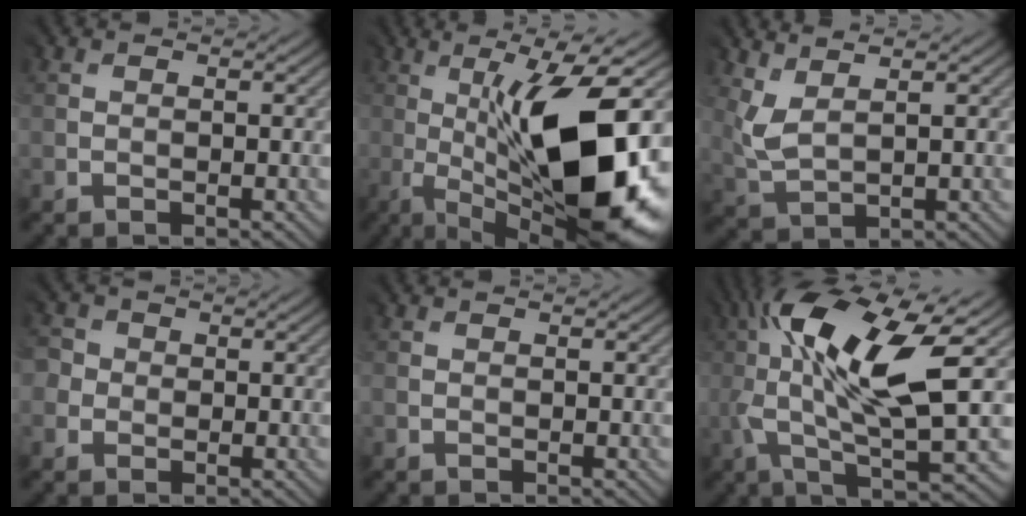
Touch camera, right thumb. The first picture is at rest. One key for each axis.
{"total": 17.2, "fx": -1.8, "fy": 5.6, "fz": 16.2, "tx": -0.240, "ty": 0.010, "tz": -0.035}
{"total": 4.4, "fx": 3.1, "fy": 1.5, "fz": 2.6, "tx": -0.094, "ty": -0.001, "tz": 0.066}
{"total": 2.8, "fx": -0.1, "fy": 2.8, "fz": 0.1, "tx": -0.024, "ty": 0.001, "tz": -0.009}
{"total": 0.0}
{"total": 15.0, "fx": 2.8, "fy": 5.1, "fz": 13.9, "tx": -0.271, "ty": 0.018, "tz": 0.041}